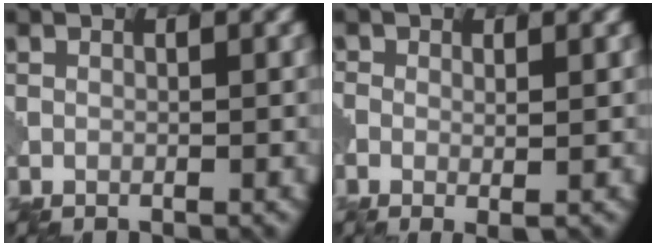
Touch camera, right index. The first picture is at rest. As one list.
[{"total": 1.5, "force": [-0.1, 0.6, 1.3], "torque": [-0.014, 0.004, -0.007]}]